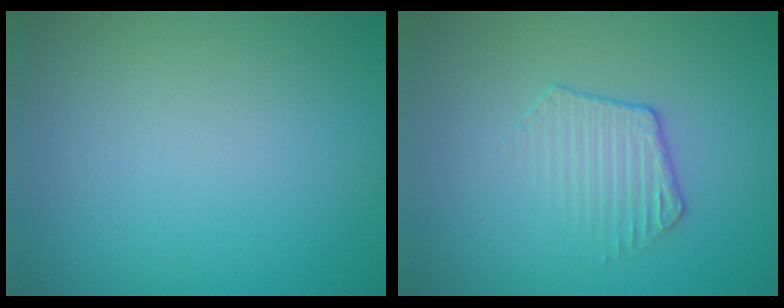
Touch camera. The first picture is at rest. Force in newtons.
{"total": 2.1, "press": 1.5, "slide": 1.4}